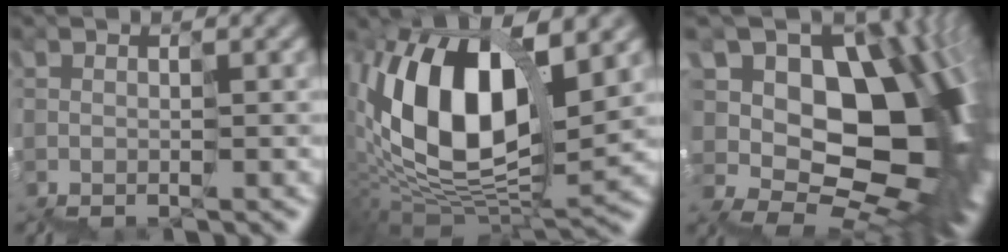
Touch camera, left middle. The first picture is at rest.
{"total": 10.8, "force": [3.7, 5.6, 8.5], "torque": [-0.175, 0.024, 0.064]}
{"total": 16.1, "force": [3.8, 10.8, 11.3], "torque": [-0.165, 0.054, 0.082]}